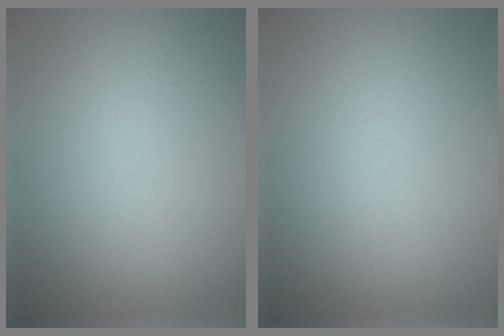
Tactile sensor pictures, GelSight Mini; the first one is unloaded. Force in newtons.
{"total": 0.0}